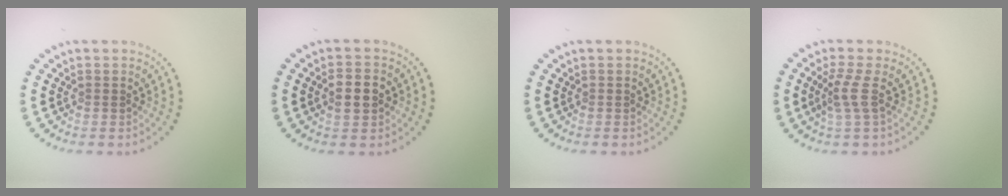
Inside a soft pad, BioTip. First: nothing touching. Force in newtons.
{"total": 2.3, "press": 2.3, "slide": 0.2}
{"total": 0.0}
{"total": 2.4, "press": 1.6, "slide": 1.8}